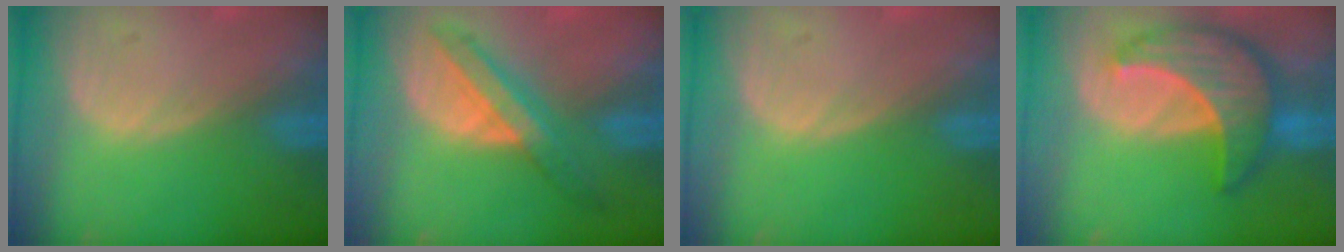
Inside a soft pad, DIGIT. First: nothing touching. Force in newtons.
{"total": 6.7, "press": 6.3, "slide": 2.2}
{"total": 0.0}
{"total": 9.6, "press": 9.5, "slide": 0.8}